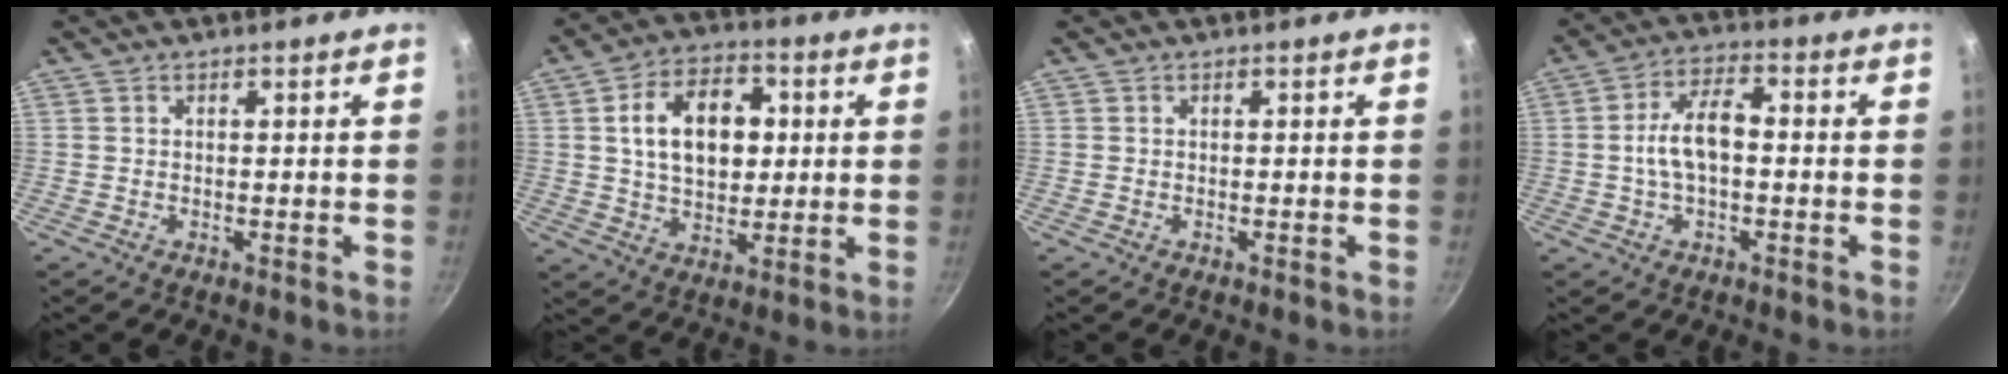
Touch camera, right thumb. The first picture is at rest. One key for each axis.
{"total": 14.3, "fx": 2.5, "fy": 9.6, "fz": 10.3, "tx": -0.136, "ty": 0.008, "tz": 0.036}
{"total": 0.0}
{"total": 8.4, "fx": -0.5, "fy": 4.3, "fz": 7.2, "tx": -0.124, "ty": 0.030, "tz": -0.015}